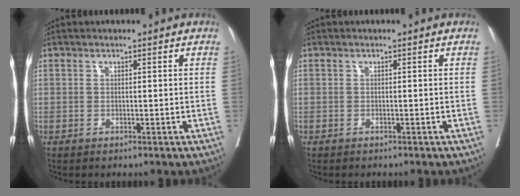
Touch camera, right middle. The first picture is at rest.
{"total": 0.6, "force": [-0.6, 0.2, 0.2], "torque": [-0.005, -0.001, -0.011]}